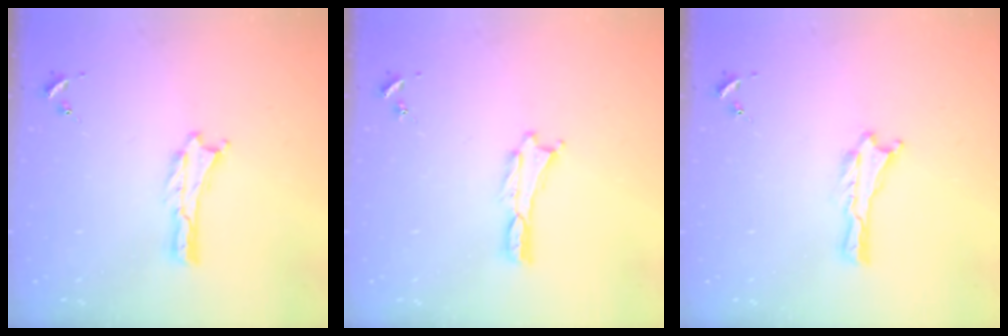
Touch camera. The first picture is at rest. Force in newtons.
{"total": 0.0}
{"total": 0.0}